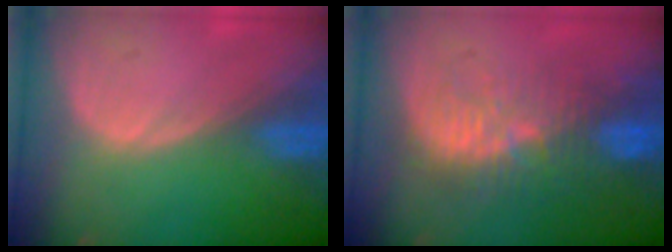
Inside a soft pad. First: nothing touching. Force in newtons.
{"total": 9.6, "press": 9.0, "slide": 3.5}